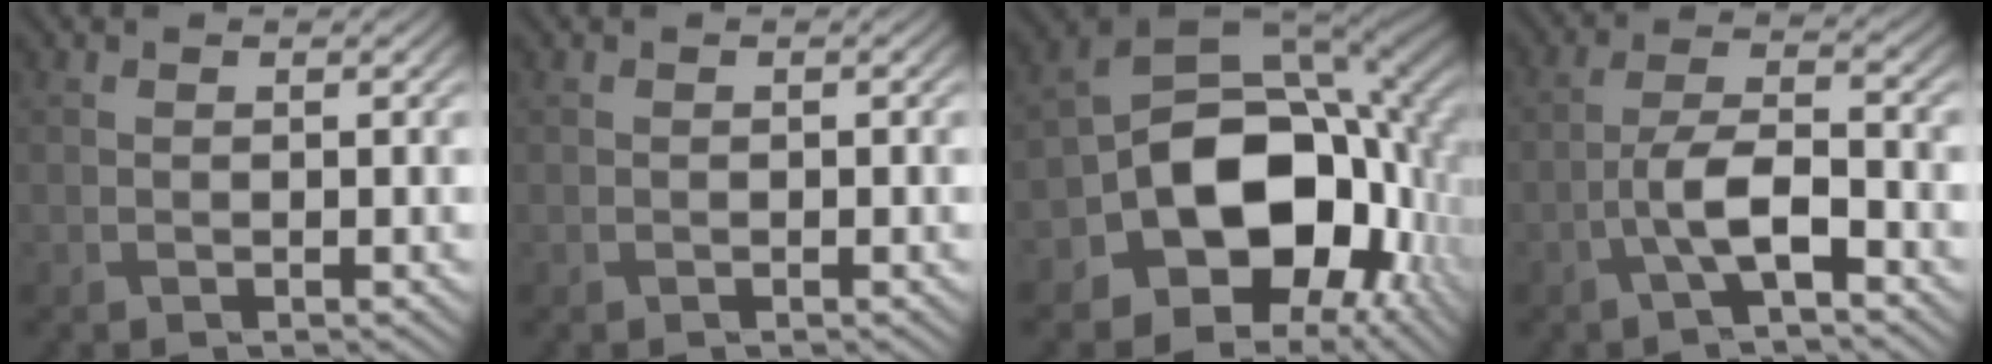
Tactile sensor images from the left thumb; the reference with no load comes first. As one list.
[{"total": 0.0}, {"total": 16.5, "force": [-4.0, 12.0, 10.6], "torque": [-0.170, -0.030, -0.072]}, {"total": 6.1, "force": [-2.8, 1.8, 5.1], "torque": [-0.103, 0.013, -0.060]}]